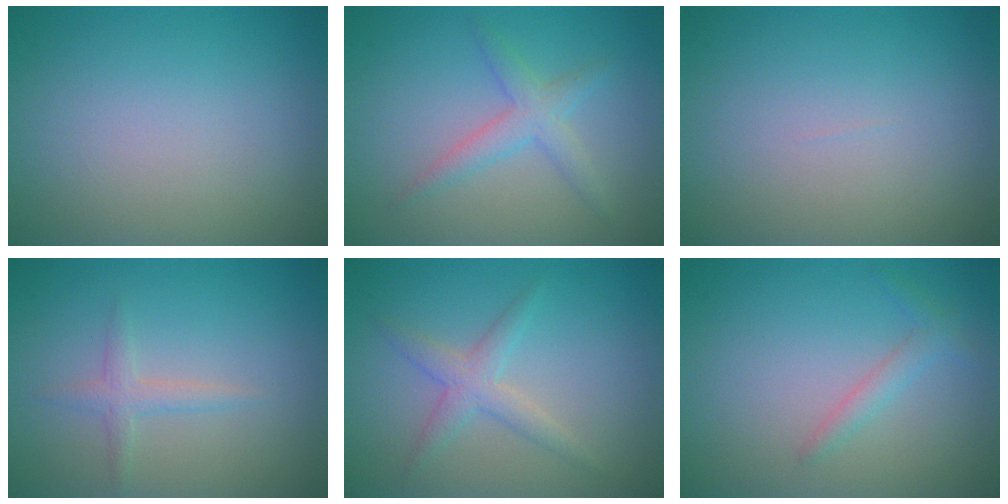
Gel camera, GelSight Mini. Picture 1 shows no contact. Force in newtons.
{"total": 2.5, "press": 2.5, "slide": 0.1}
{"total": 0.0}
{"total": 1.5, "press": 1.5, "slide": 0.1}
{"total": 2.4, "press": 2.4, "slide": 0.0}
{"total": 1.5, "press": 1.4, "slide": 0.1}